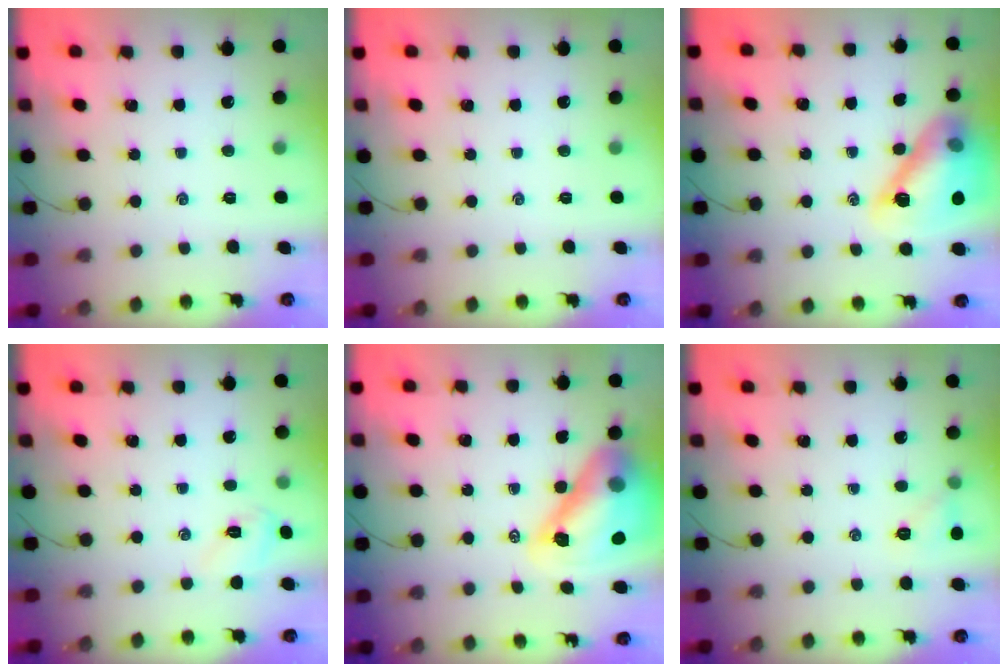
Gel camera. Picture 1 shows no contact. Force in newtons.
{"total": 0.0}
{"total": 16.7, "press": 16.5, "slide": 2.9}
{"total": 3.9, "press": 3.7, "slide": 1.1}
{"total": 18.0, "press": 17.2, "slide": 5.2}
{"total": 5.6, "press": 5.3, "slide": 1.7}